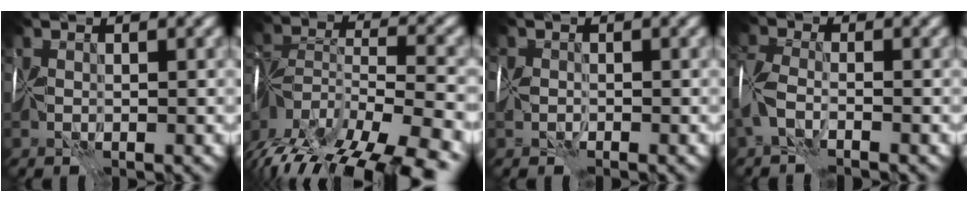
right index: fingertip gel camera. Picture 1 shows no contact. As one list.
[{"total": 15.9, "force": [-11.5, 6.1, 9.1], "torque": [-0.152, -0.014, -0.162]}, {"total": 1.4, "force": [-0.9, 1.0, 0.5], "torque": [-0.003, 0.002, -0.023]}, {"total": 3.4, "force": [-2.1, 1.3, 2.3], "torque": [-0.051, 0.005, -0.054]}]